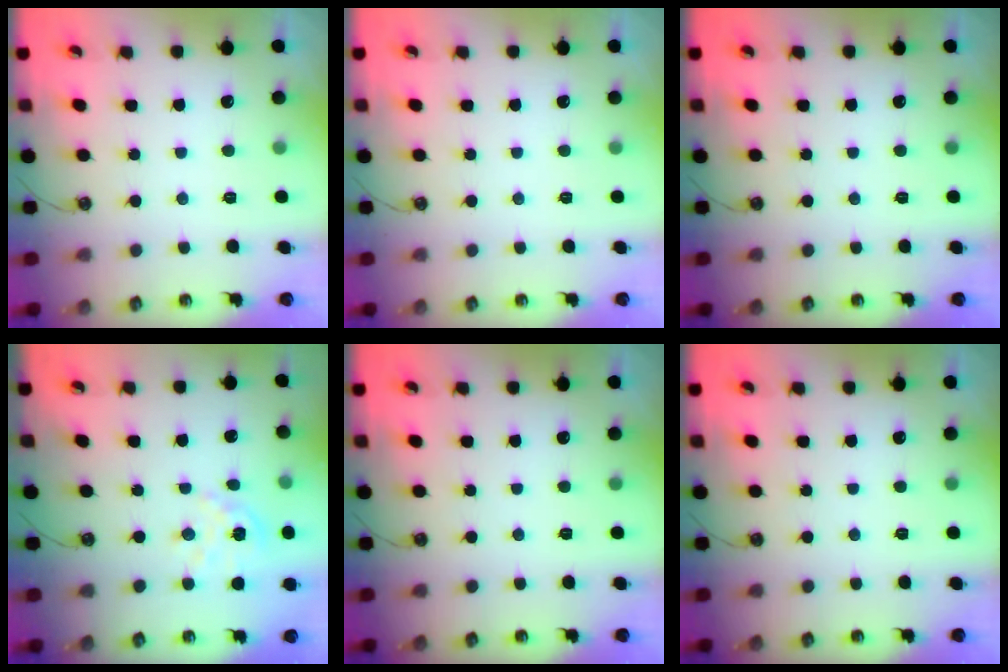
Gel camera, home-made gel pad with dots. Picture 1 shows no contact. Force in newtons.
{"total": 0.0}
{"total": 0.0}
{"total": 5.9, "press": 5.9, "slide": 0.5}
{"total": 0.0}
{"total": 0.0}